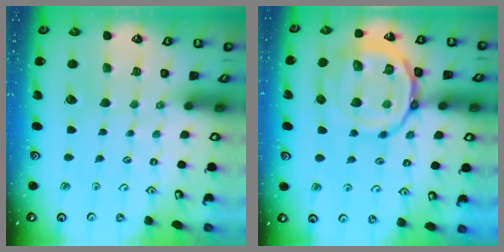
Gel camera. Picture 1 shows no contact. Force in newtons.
{"total": 18.1, "press": 18.0, "slide": 1.8}